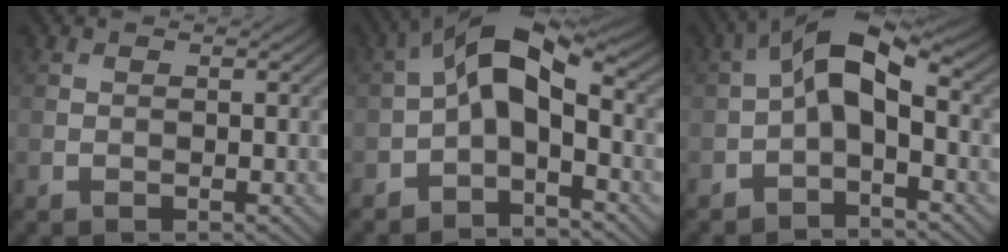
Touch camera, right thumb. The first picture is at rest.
{"total": 8.6, "force": [-1.1, 4.3, 7.3], "torque": [-0.132, 0.025, -0.035]}
{"total": 7.2, "force": [-0.6, 3.6, 6.2], "torque": [-0.115, 0.017, -0.021]}